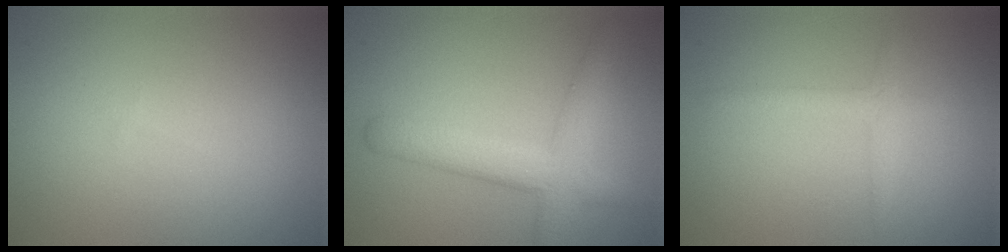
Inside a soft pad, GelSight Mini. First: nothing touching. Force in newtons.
{"total": 4.3, "press": 4.3, "slide": 0.2}
{"total": 1.5, "press": 1.5, "slide": 0.0}